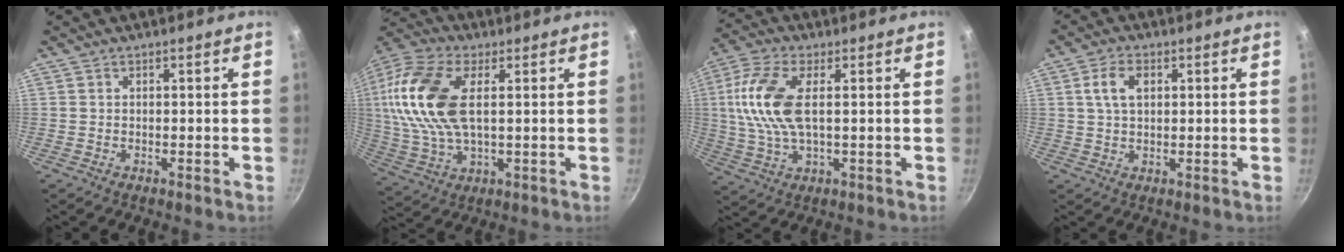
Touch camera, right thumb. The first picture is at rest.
{"total": 18.7, "force": [3.5, 10.0, 15.5], "torque": [-0.320, 0.007, 0.059]}
{"total": 12.7, "force": [1.8, 5.8, 11.2], "torque": [-0.240, 0.009, 0.026]}
{"total": 5.2, "force": [1.5, 3.1, 3.9], "torque": [-0.062, 0.004, 0.026]}